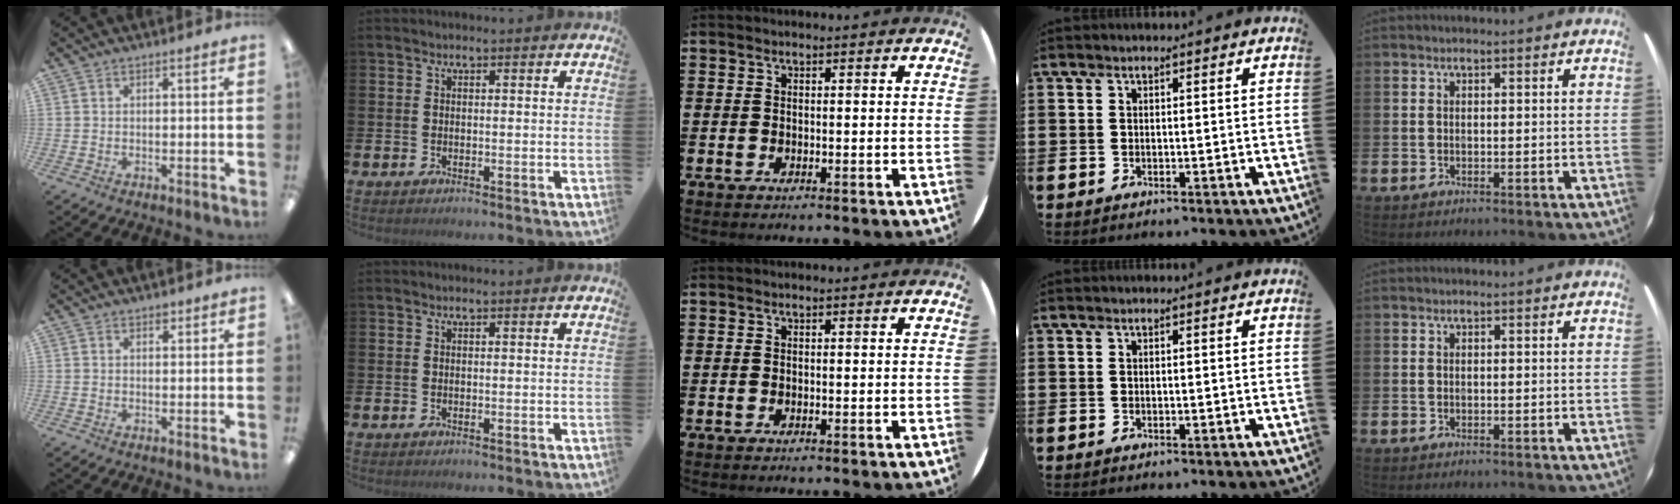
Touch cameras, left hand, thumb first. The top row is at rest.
{"thumb": {"total": 1.3, "force": [1.1, 0.7, 0.4], "torque": [0.000, -0.002, 0.018]}}